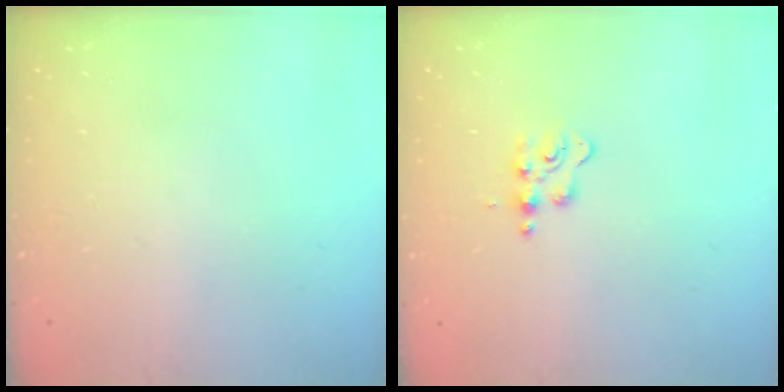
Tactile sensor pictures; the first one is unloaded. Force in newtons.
{"total": 4.3, "press": 4.3, "slide": 0.5}